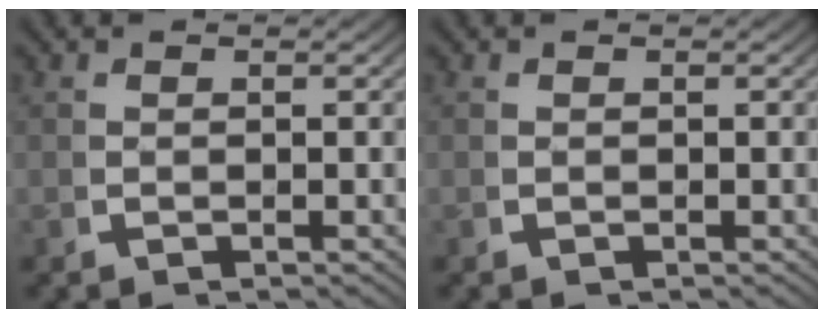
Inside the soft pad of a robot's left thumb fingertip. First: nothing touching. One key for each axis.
{"total": 0.0}